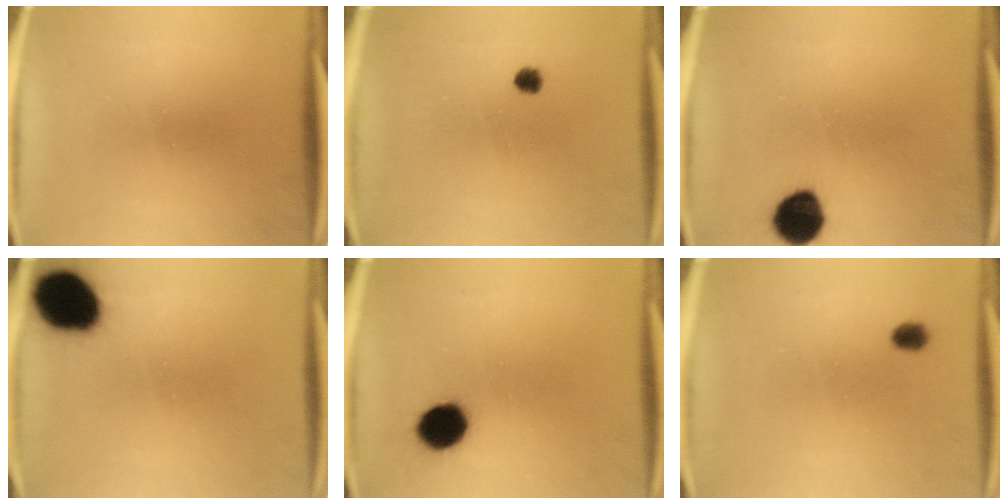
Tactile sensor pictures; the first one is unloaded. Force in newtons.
{"total": 1.7}
{"total": 9.7}
{"total": 16.5}
{"total": 8.4}
{"total": 2.7}